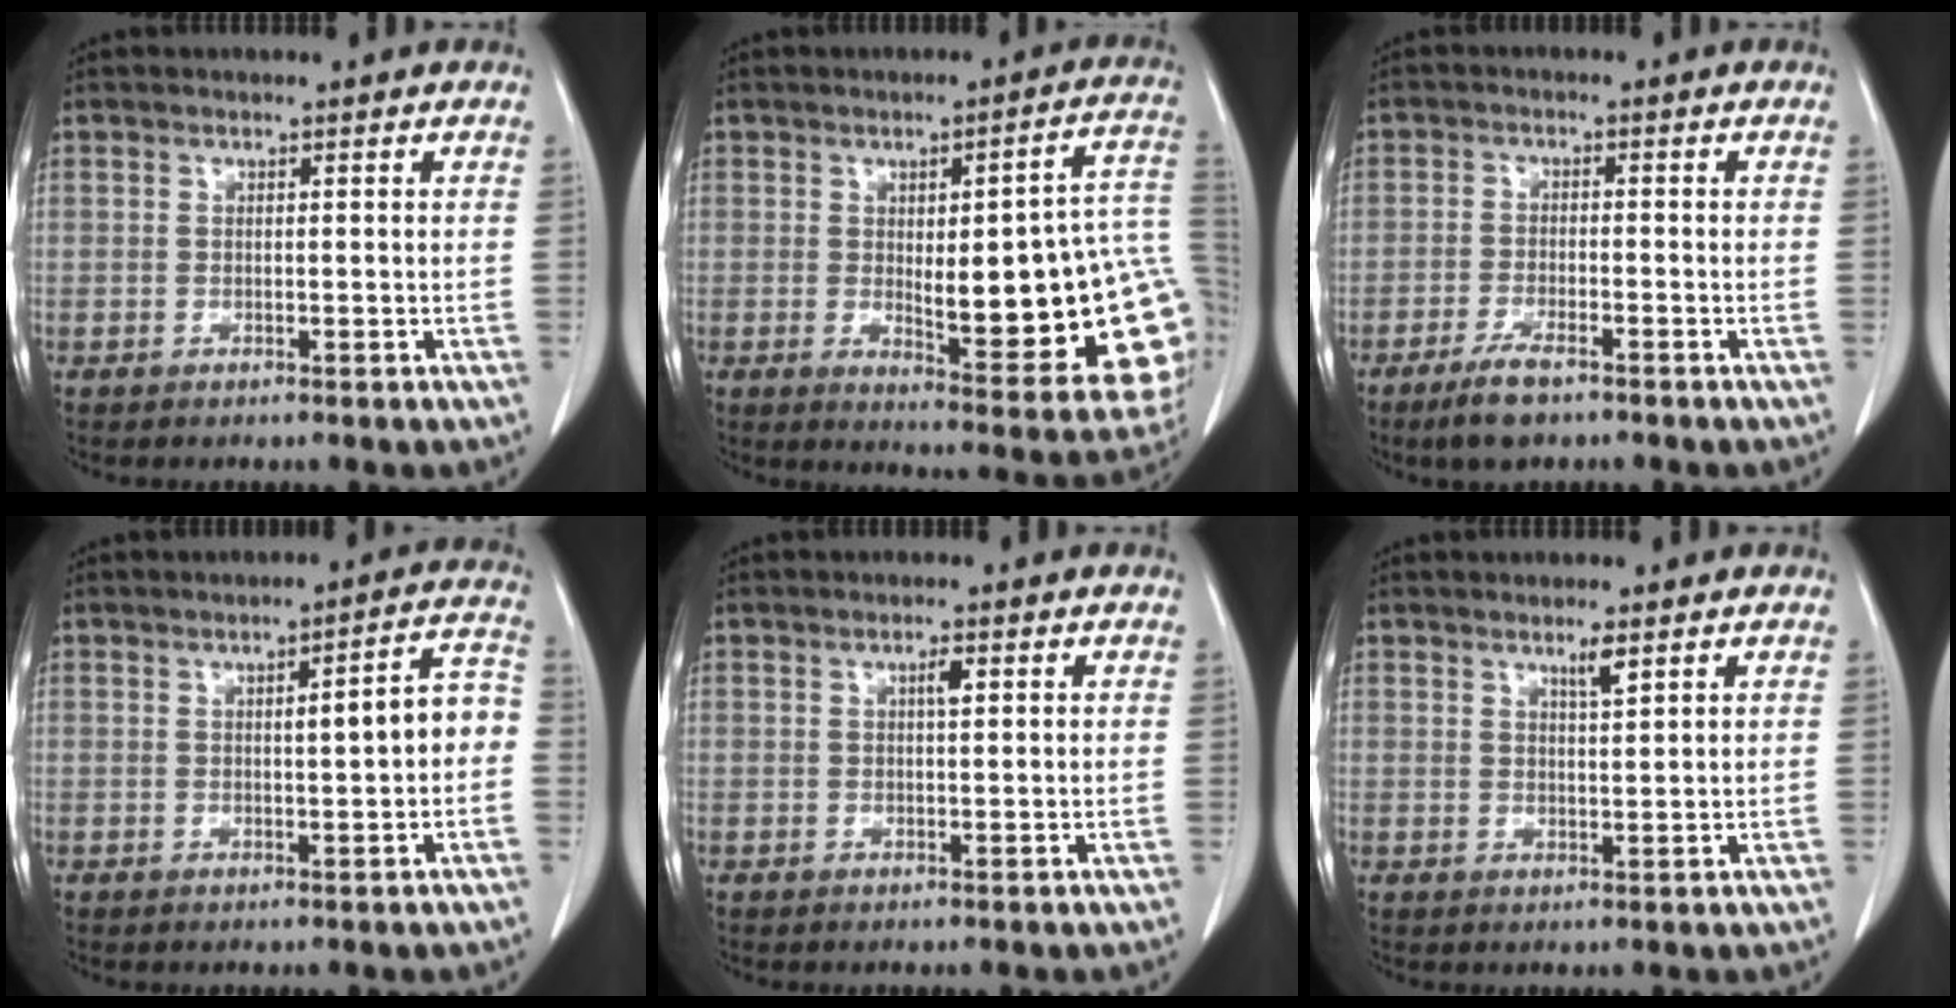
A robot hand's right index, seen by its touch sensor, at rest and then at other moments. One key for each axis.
{"total": 22.6, "fx": -1.6, "fy": 5.2, "fz": 21.9, "tx": -0.195, "ty": 0.012, "tz": -0.003}
{"total": 4.9, "fx": -3.5, "fy": 1.1, "fz": 3.3, "tx": -0.072, "ty": -0.007, "tz": -0.059}
{"total": 6.2, "fx": -0.2, "fy": 1.0, "fz": 6.1, "tx": -0.082, "ty": 0.025, "tz": -0.002}
{"total": 1.5, "fx": 0.5, "fy": 0.3, "fz": 1.4, "tx": -0.024, "ty": 0.002, "tz": 0.008}
{"total": 2.3, "fx": 1.5, "fy": 0.0, "fz": 1.7, "tx": -0.033, "ty": -0.003, "tz": 0.028}